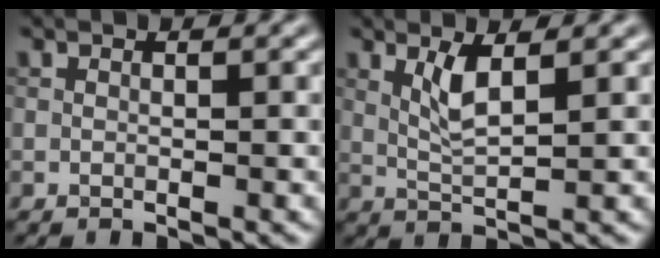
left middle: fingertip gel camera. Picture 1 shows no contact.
{"total": 2.6, "force": [1.1, 0.5, 2.3], "torque": [-0.049, -0.003, 0.024]}